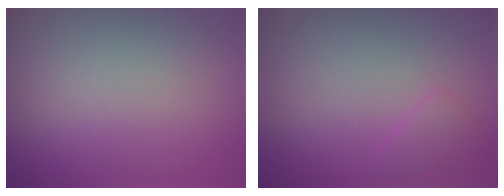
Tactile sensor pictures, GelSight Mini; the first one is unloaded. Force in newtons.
{"total": 1.3, "press": 1.3, "slide": 0.1}